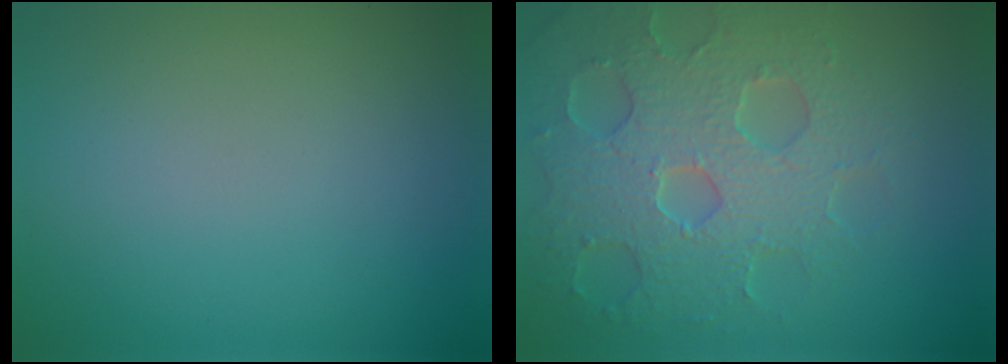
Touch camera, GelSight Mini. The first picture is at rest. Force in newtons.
{"total": 7.0, "press": 5.5, "slide": 4.3}